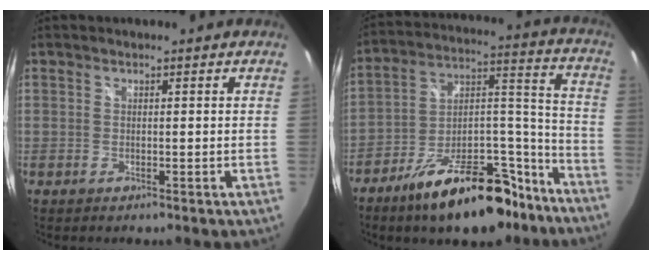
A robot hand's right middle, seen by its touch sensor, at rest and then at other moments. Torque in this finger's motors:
{"motor_torque": [1.10, -1.04, 0.36, 0.10]}